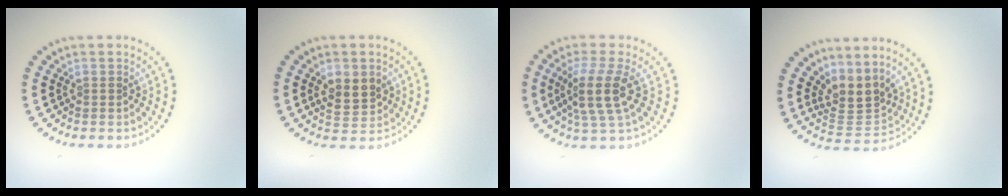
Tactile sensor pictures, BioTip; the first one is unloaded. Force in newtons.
{"total": 3.0, "press": 2.9, "slide": 0.7}
{"total": 4.0, "press": 3.1, "slide": 2.5}
{"total": 3.5, "press": 2.6, "slide": 2.4}